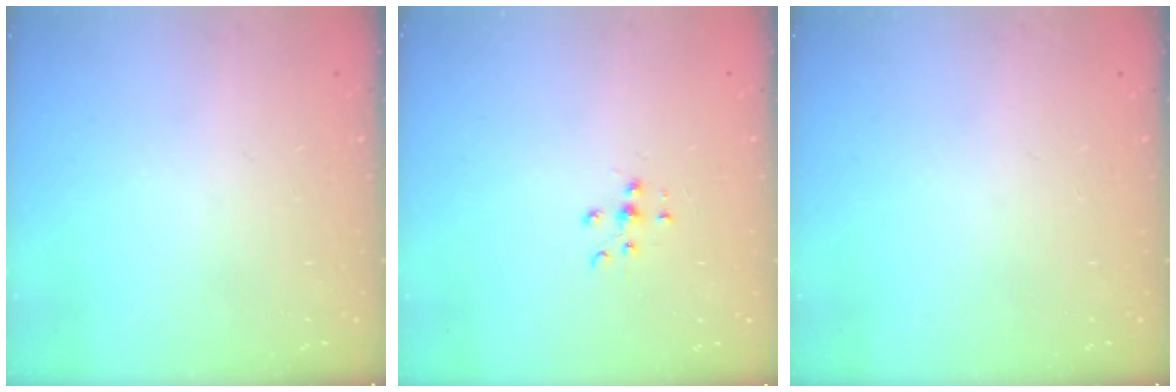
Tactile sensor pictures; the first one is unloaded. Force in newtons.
{"total": 7.2, "press": 7.1, "slide": 0.7}
{"total": 0.0}